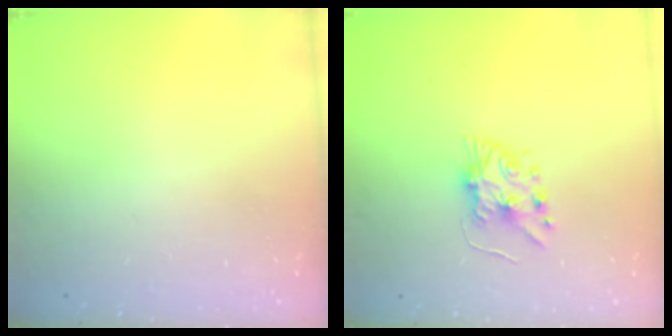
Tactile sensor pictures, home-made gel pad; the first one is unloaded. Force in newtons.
{"total": 6.6, "press": 6.6, "slide": 0.7}